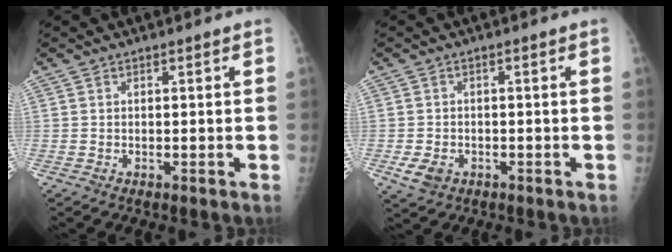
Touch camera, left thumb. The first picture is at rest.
{"total": 3.8, "force": [-1.6, 2.8, 2.0], "torque": [-0.034, 0.001, -0.020]}